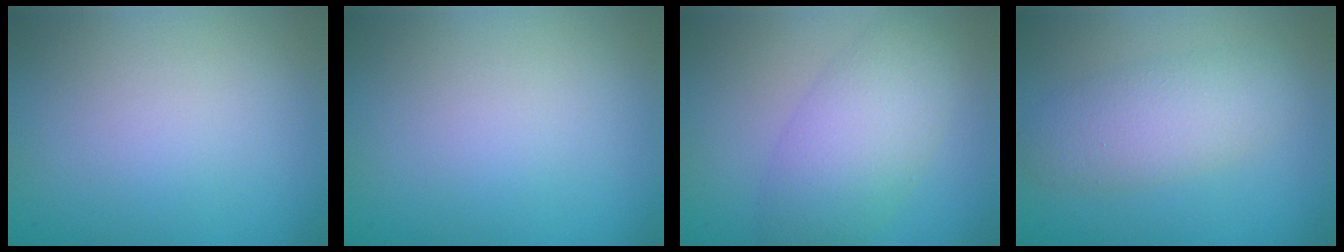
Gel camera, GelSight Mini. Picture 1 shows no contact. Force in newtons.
{"total": 0.0}
{"total": 5.1, "press": 5.1, "slide": 0.2}
{"total": 4.0, "press": 4.0, "slide": 0.0}